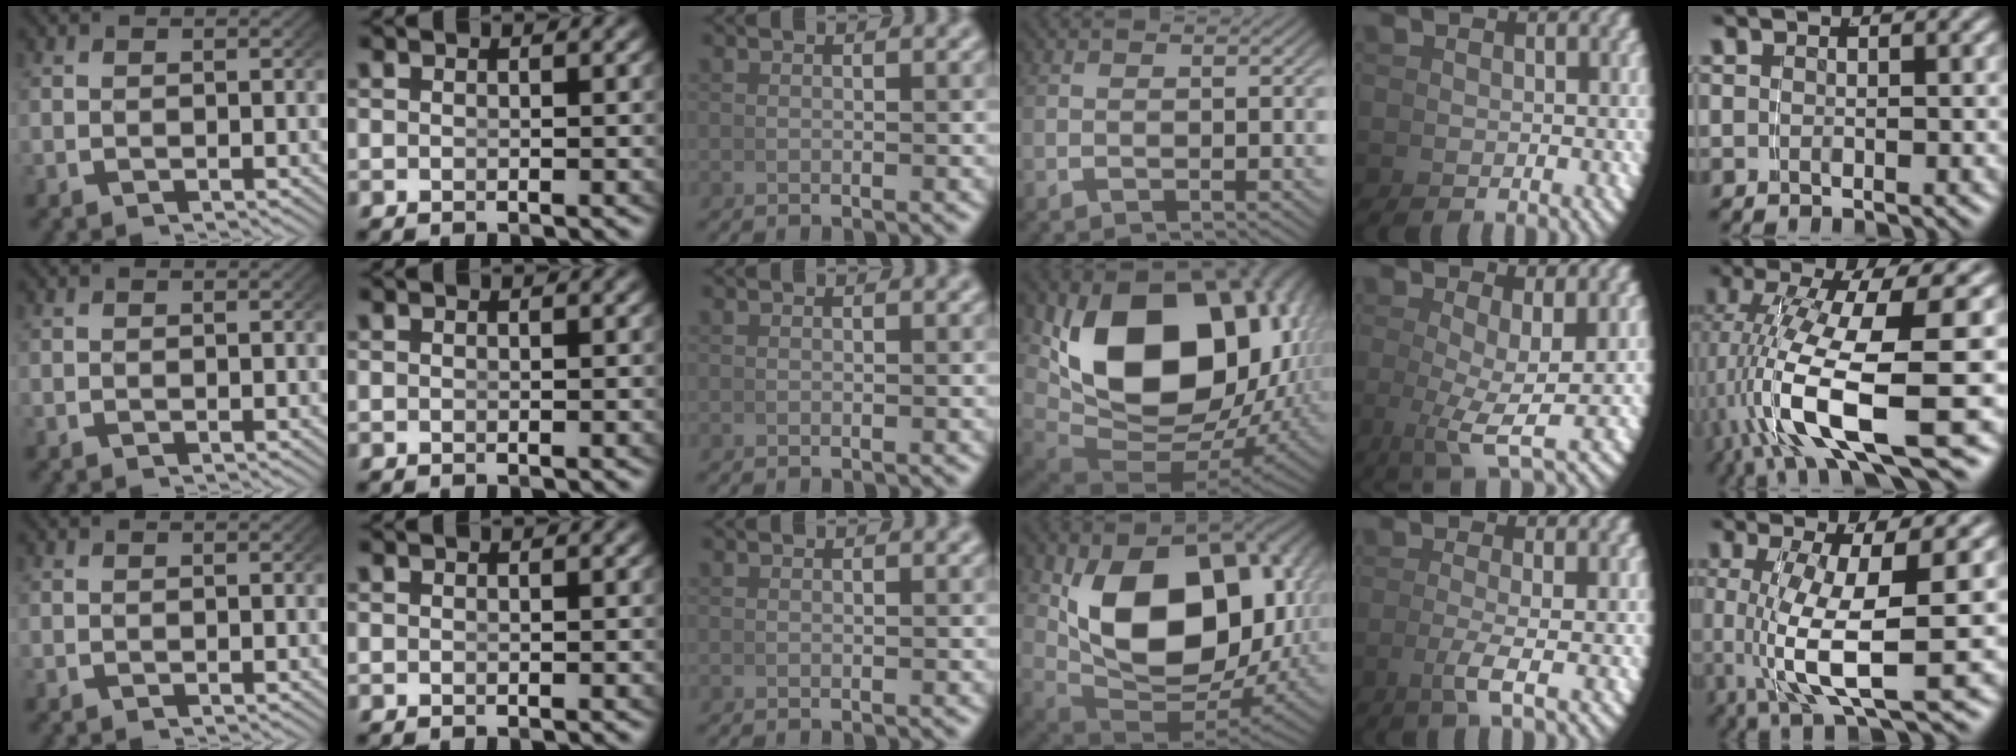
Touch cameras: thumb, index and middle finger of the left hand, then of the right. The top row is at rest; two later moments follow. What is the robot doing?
{"motion": "lift_and_place", "object": "bowl"}